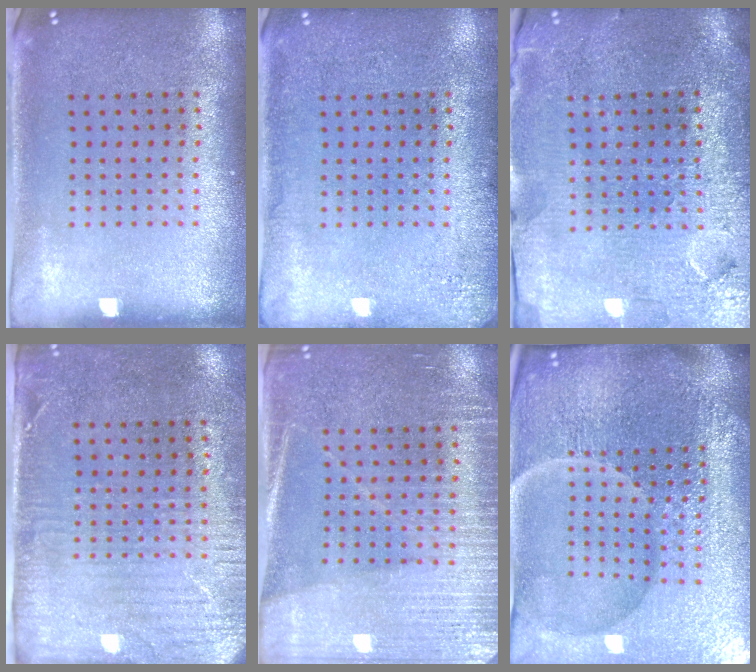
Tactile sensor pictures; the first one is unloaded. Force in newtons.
{"total": 1.8, "press": 1.8, "slide": 0.3}
{"total": 3.6, "press": 3.4, "slide": 1.4}
{"total": 3.0, "press": 2.4, "slide": 1.7}
{"total": 3.3, "press": 3.0, "slide": 1.3}
{"total": 7.3, "press": 6.5, "slide": 3.3}